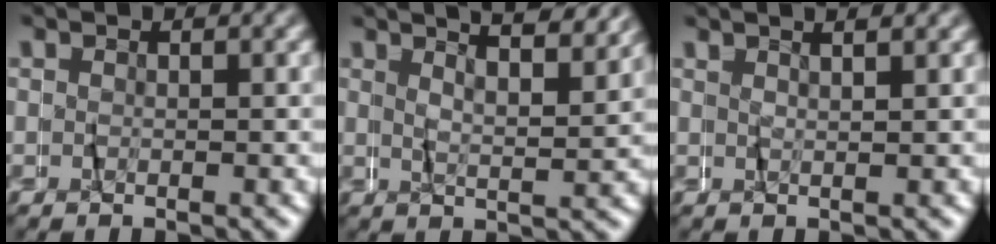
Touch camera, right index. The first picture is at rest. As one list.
[{"total": 5.5, "force": [4.5, 0.8, 3.0], "torque": [-0.061, 0.015, 0.062]}, {"total": 1.4, "force": [1.1, -0.8, 0.2], "torque": [-0.015, 0.006, 0.018]}]